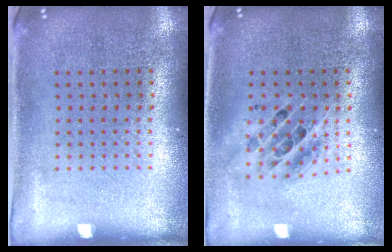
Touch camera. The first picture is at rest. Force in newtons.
{"total": 1.4, "press": 1.3, "slide": 0.7}